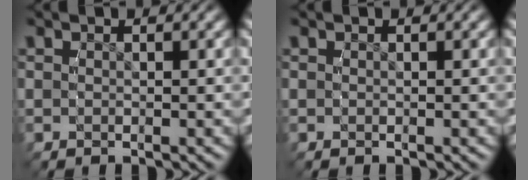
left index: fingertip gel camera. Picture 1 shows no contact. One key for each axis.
{"total": 0.0}